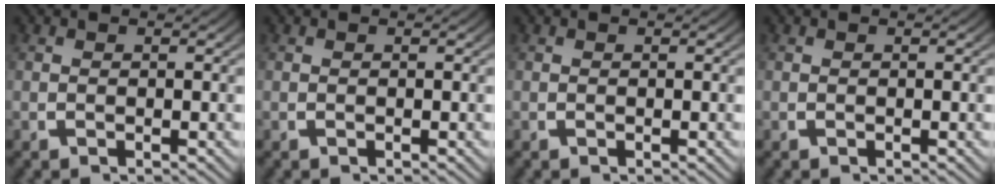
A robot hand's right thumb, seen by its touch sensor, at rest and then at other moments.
{"total": 0.0}
{"total": 0.0}
{"total": 0.0}